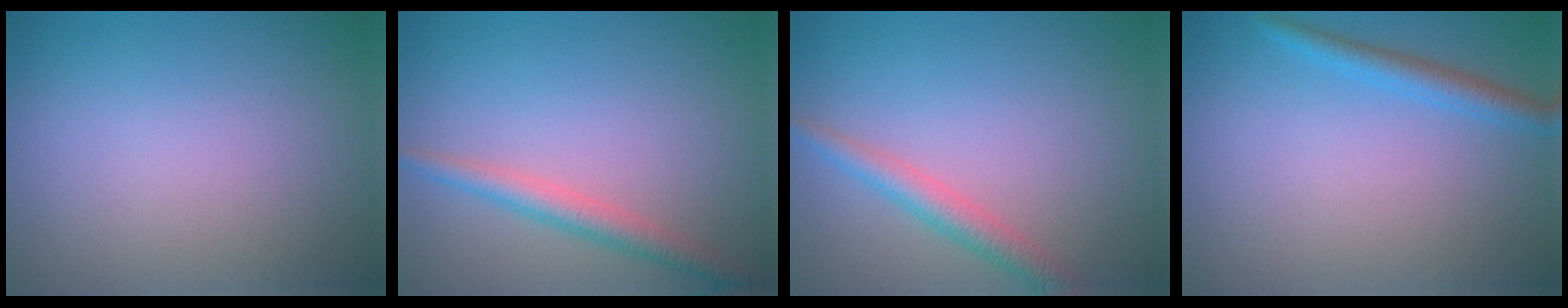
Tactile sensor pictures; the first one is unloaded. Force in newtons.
{"total": 2.5, "press": 2.5, "slide": 0.1}
{"total": 2.5, "press": 2.5, "slide": 0.1}
{"total": 2.1, "press": 2.0, "slide": 0.2}